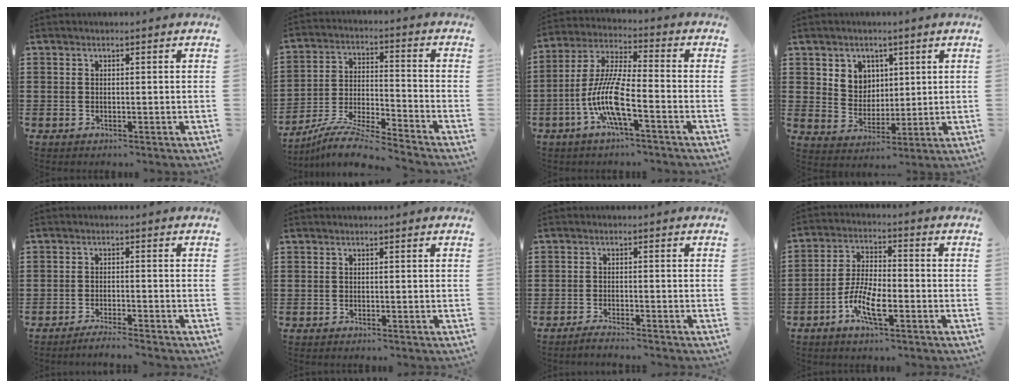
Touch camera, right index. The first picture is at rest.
{"total": 8.5, "force": [-8.1, -0.2, 2.7], "torque": [-0.062, -0.003, -0.163]}
{"total": 10.0, "force": [-4.1, 1.5, 9.0], "torque": [-0.210, -0.021, -0.085]}
{"total": 5.2, "force": [2.5, 4.5, 0.6], "torque": [-0.031, 0.004, 0.044]}
{"total": 2.1, "force": [-2.0, -0.4, 0.6], "torque": [-0.010, 0.002, -0.039]}
{"total": 0.0}
{"total": 1.8, "force": [-1.7, -0.2, 0.3], "torque": [-0.007, 0.003, -0.034]}
{"total": 7.4, "force": [-3.4, 2.2, 6.2], "torque": [-0.150, -0.017, -0.069]}